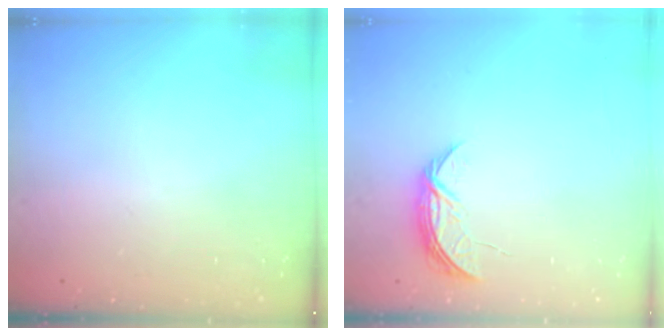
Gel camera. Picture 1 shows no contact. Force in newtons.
{"total": 5.4, "press": 5.4, "slide": 0.5}